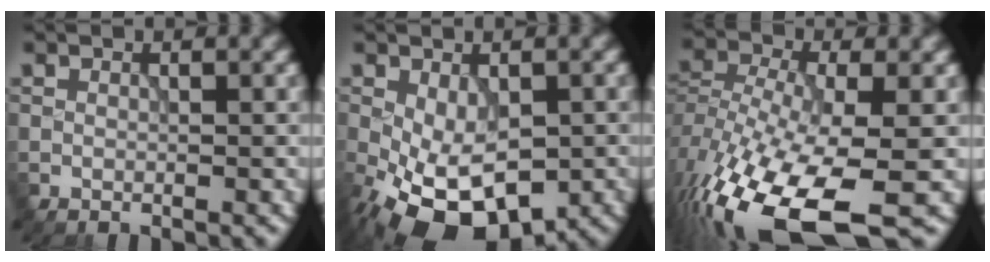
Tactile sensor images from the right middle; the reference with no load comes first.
{"total": 10.0, "force": [-4.3, 5.0, 7.6], "torque": [-0.153, -0.028, -0.057]}
{"total": 15.5, "force": [-8.6, 5.8, 11.5], "torque": [-0.264, -0.036, -0.136]}